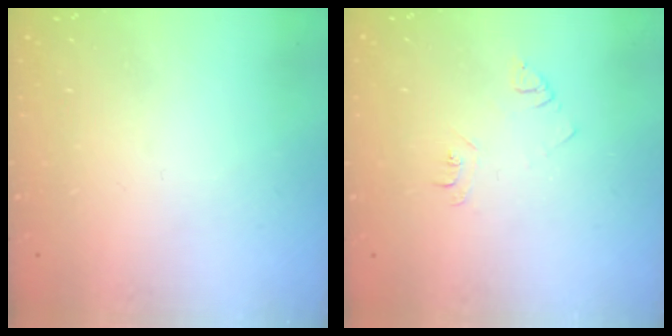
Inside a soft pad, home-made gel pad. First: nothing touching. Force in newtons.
{"total": 4.2, "press": 4.1, "slide": 0.6}